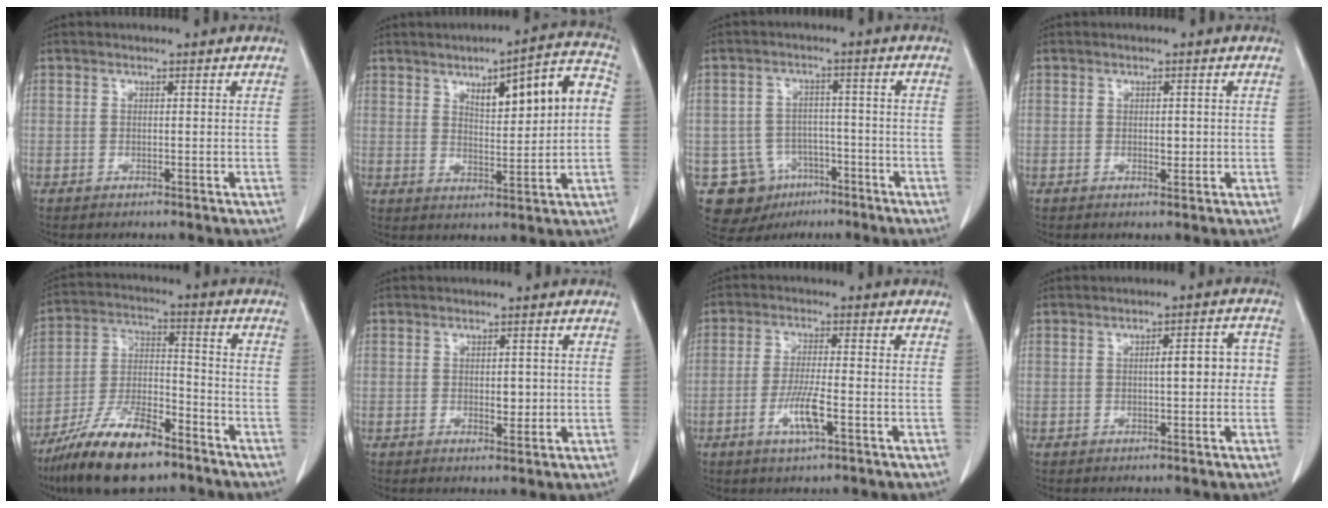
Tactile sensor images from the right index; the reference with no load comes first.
{"total": 11.6, "force": [2.7, 2.6, 11.0], "torque": [-0.154, 0.029, 0.043]}
{"total": 10.5, "force": [-5.0, 9.0, 2.2], "torque": [-0.045, 0.026, -0.061]}
{"total": 1.5, "force": [-0.1, 0.8, 1.3], "torque": [-0.021, -0.001, 0.001]}
{"total": 15.5, "force": [-11.0, 4.3, 10.0], "torque": [-0.202, -0.008, -0.199]}
{"total": 2.4, "force": [-0.2, 1.2, 2.0], "torque": [-0.029, -0.001, 0.002]}
{"total": 5.9, "force": [-2.4, 0.5, 5.4], "torque": [-0.106, -0.008, -0.044]}
{"total": 5.1, "force": [-0.1, 1.5, 4.9], "torque": [-0.066, 0.029, -0.001]}